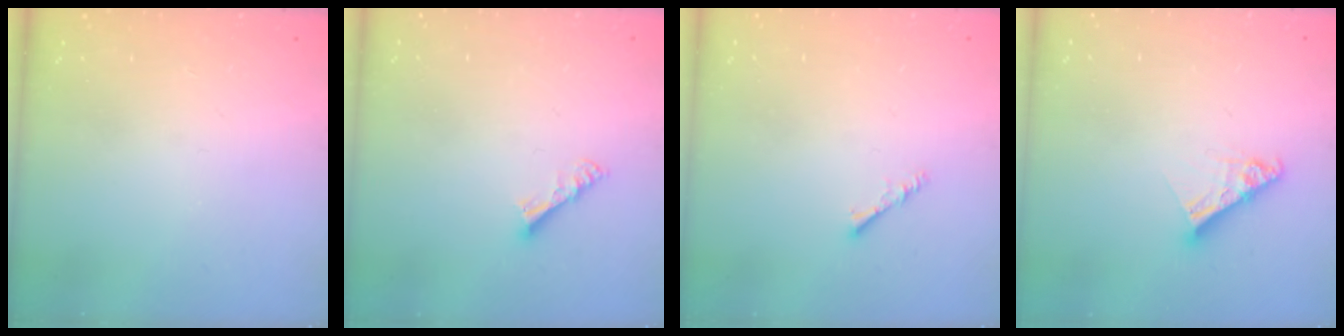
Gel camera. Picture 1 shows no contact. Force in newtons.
{"total": 4.4, "press": 4.4, "slide": 0.6}
{"total": 1.9, "press": 1.9, "slide": 0.4}
{"total": 8.1, "press": 8.1, "slide": 0.7}